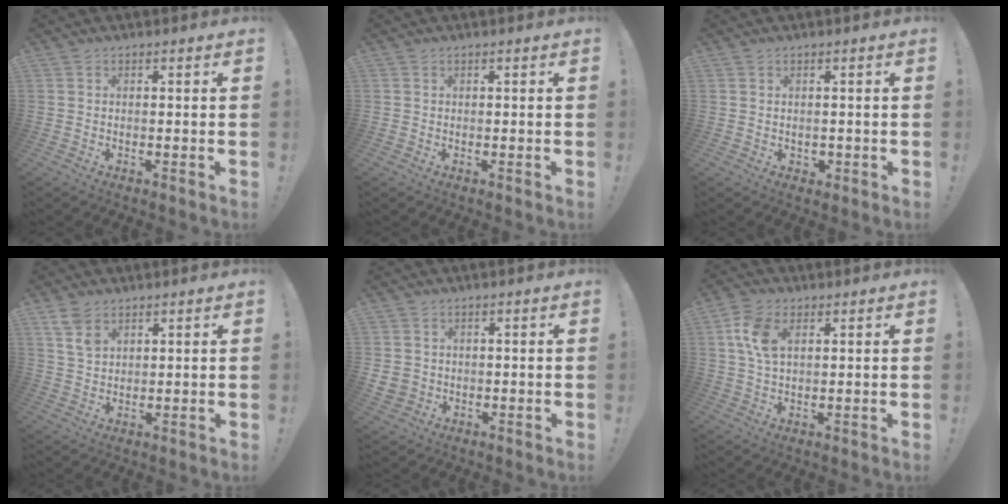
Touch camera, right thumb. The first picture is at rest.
{"total": 0.5, "force": [-0.3, 0.5, 0.0], "torque": [0.001, 0.001, -0.004]}
{"total": 1.6, "force": [0.4, 1.5, 0.4], "torque": [-0.003, -0.002, 0.007]}
{"total": 5.7, "force": [3.3, 3.4, 3.2], "torque": [-0.048, -0.016, 0.064]}
{"total": 3.6, "force": [0.7, 3.4, 0.9], "torque": [-0.018, -0.004, 0.016]}
{"total": 8.7, "force": [2.9, 5.0, 6.5], "torque": [-0.123, 0.001, 0.054]}